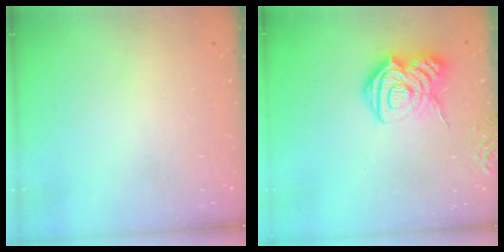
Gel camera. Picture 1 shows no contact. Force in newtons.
{"total": 15.9, "press": 15.8, "slide": 1.5}